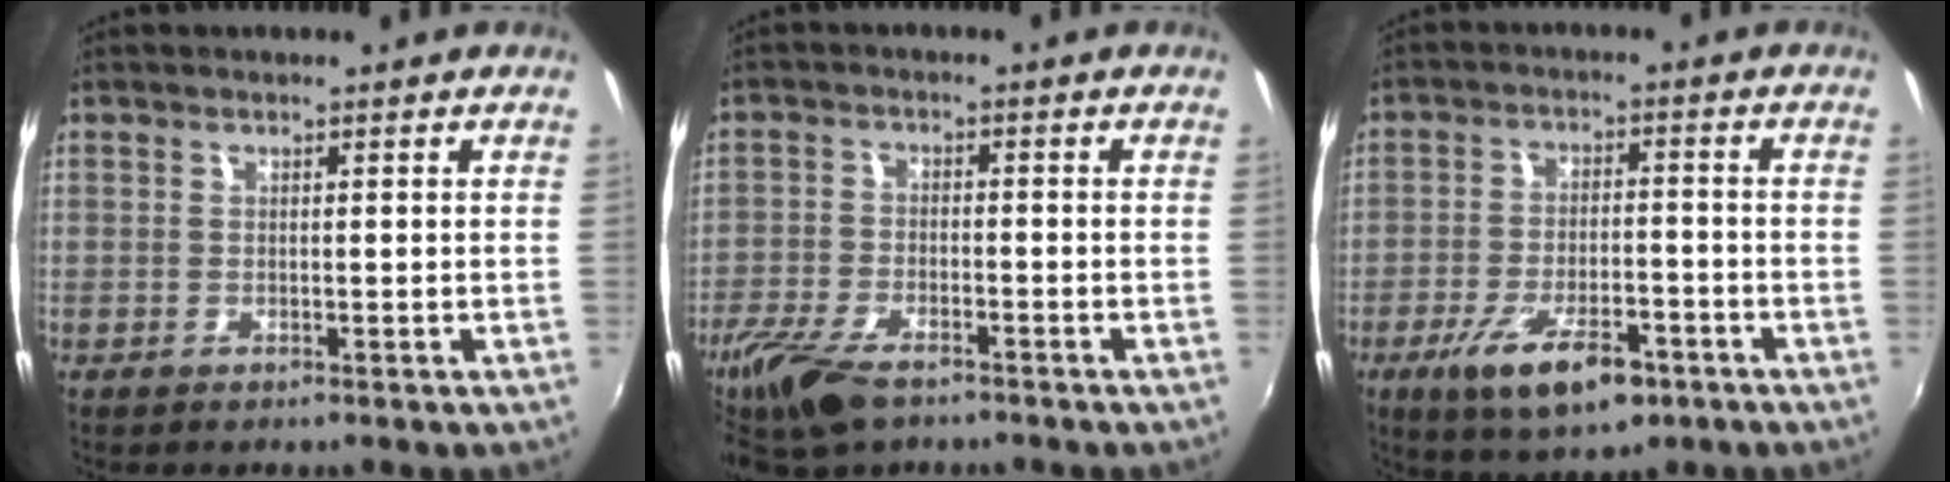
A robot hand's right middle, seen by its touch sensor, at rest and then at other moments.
{"total": 9.9, "force": [-7.0, 3.9, 5.7], "torque": [-0.148, -0.024, -0.135]}
{"total": 12.1, "force": [-6.8, 4.6, 8.8], "torque": [-0.178, -0.022, -0.110]}